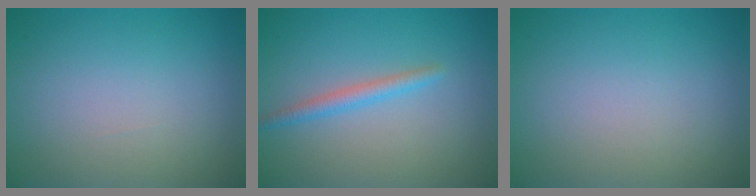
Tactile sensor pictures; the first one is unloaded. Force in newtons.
{"total": 1.8, "press": 1.8, "slide": 0.0}
{"total": 0.0}